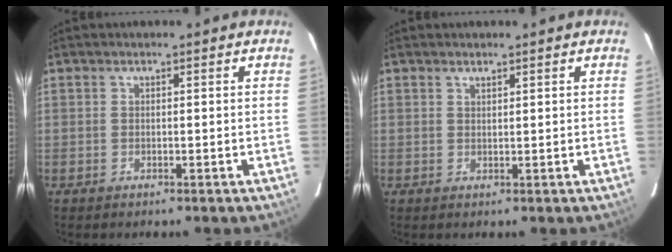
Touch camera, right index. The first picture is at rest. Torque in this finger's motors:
{"motor_torque": [-0.07, 0.03, 0.04, -0.01]}